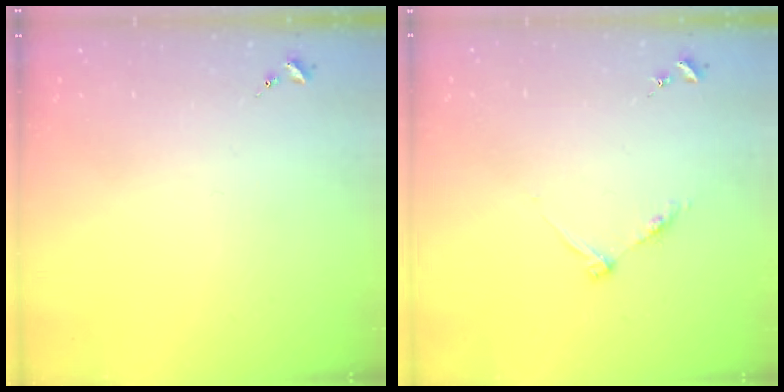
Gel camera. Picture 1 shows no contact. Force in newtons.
{"total": 5.1, "press": 5.0, "slide": 0.8}